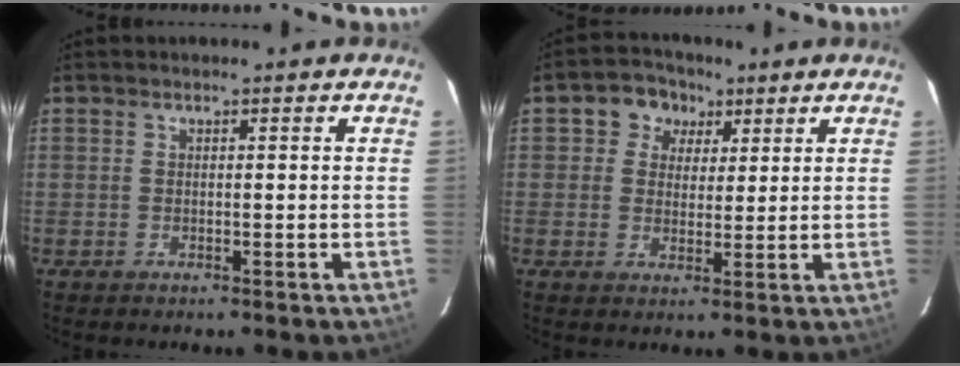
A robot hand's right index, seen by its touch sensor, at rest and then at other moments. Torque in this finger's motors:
{"motor_torque": [0.03, 0.01, 0.03, 0.03]}